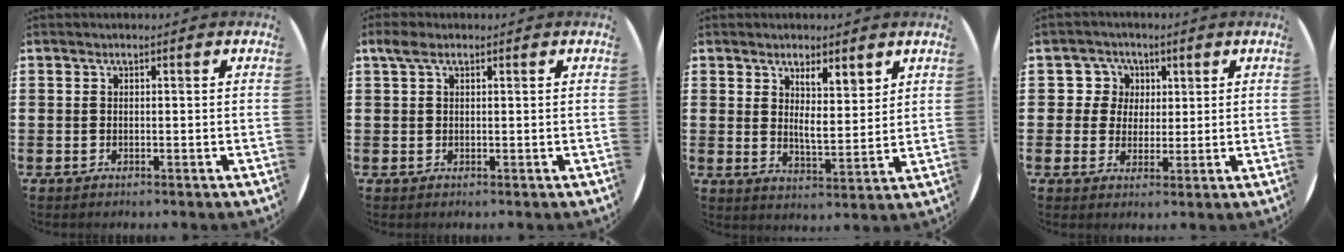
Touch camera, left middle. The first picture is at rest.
{"total": 1.7, "force": [0.8, 0.8, 1.2], "torque": [-0.026, 0.007, 0.014]}
{"total": 4.6, "force": [3.3, 1.4, 2.9], "torque": [-0.056, -0.009, 0.056]}
{"total": 4.2, "force": [1.6, 3.9, 0.1], "torque": [-0.007, 0.008, 0.025]}